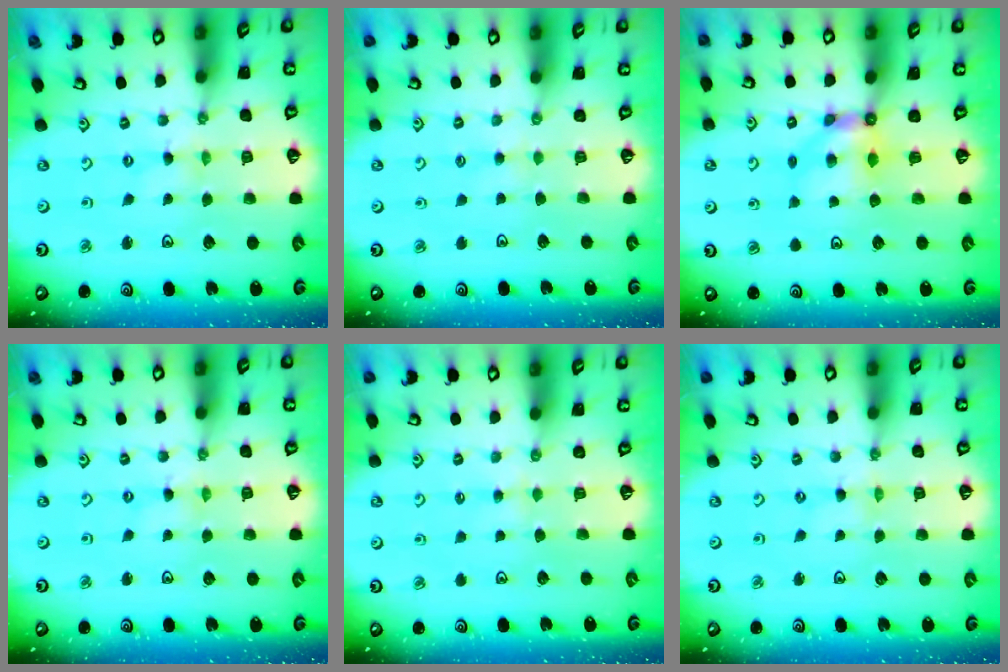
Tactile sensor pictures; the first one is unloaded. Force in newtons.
{"total": 2.0, "press": 1.9, "slide": 0.4}
{"total": 7.3, "press": 7.2, "slide": 0.4}
{"total": 0.0}
{"total": 2.3, "press": 2.2, "slide": 0.4}
{"total": 0.0}